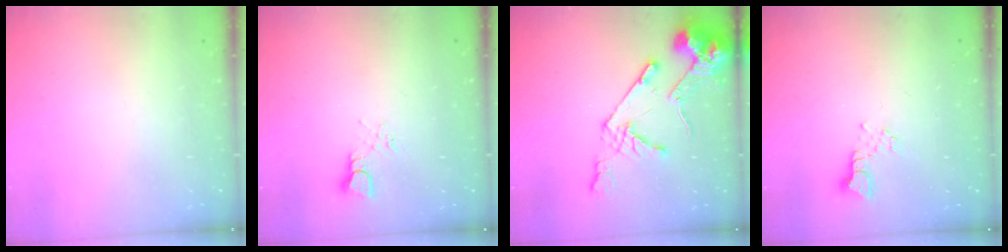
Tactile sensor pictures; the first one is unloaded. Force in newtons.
{"total": 3.3, "press": 3.3, "slide": 0.4}
{"total": 14.9, "press": 14.8, "slide": 1.7}
{"total": 2.5, "press": 2.5, "slide": 0.3}